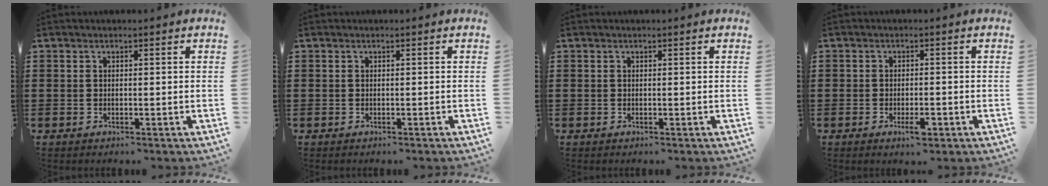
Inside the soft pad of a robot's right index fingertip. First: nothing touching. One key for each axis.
{"total": 0.0}
{"total": 0.0}
{"total": 2.6, "fx": -1.4, "fy": 1.0, "fz": 2.0, "tx": -0.034, "ty": 0.001, "tz": -0.025}